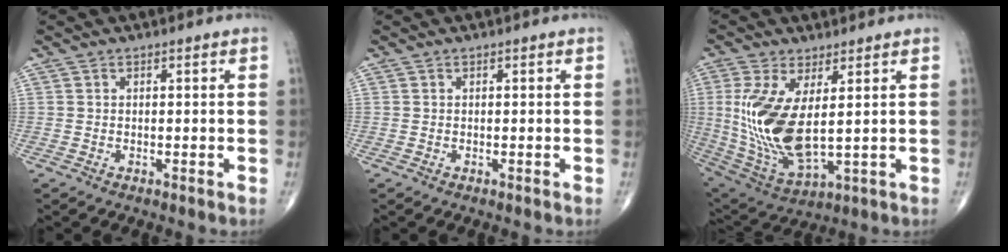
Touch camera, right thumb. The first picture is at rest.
{"total": 0.0}
{"total": 15.5, "force": [1.9, 6.4, 14.0], "torque": [-0.299, -0.027, 0.056]}